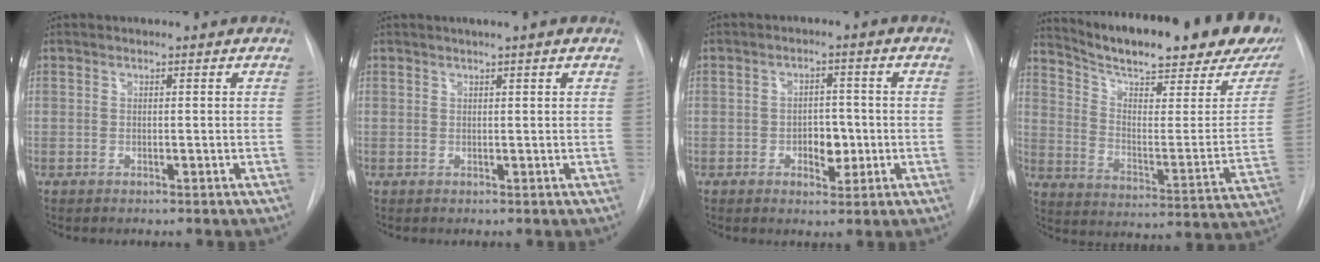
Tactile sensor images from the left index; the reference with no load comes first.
{"total": 2.0, "force": [1.4, -0.3, 1.4], "torque": [-0.023, 0.010, 0.024]}
{"total": 4.2, "force": [-0.9, 2.6, 3.2], "torque": [-0.037, 0.005, -0.008]}
{"total": 27.7, "force": [22.3, 4.9, 15.8], "torque": [-0.243, -0.055, 0.296]}